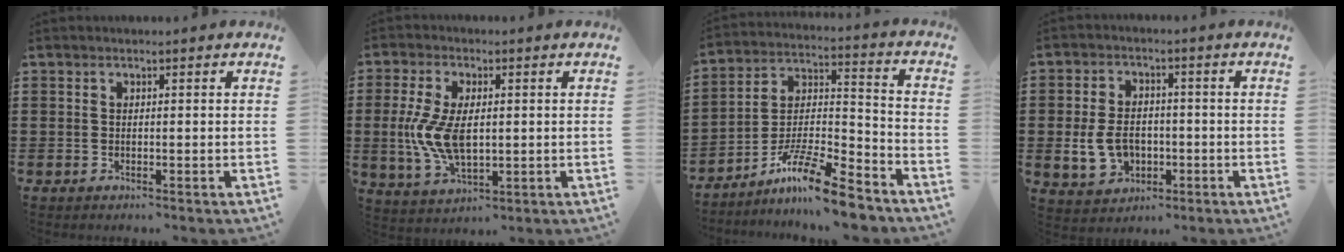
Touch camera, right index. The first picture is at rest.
{"total": 8.6, "force": [0.0, 4.2, 7.5], "torque": [-0.174, -0.003, -0.003]}
{"total": 12.0, "force": [-9.6, 1.8, 7.1], "torque": [-0.126, 0.026, -0.183]}
{"total": 6.1, "force": [-1.2, 4.7, 3.8], "torque": [-0.087, 0.000, -0.029]}